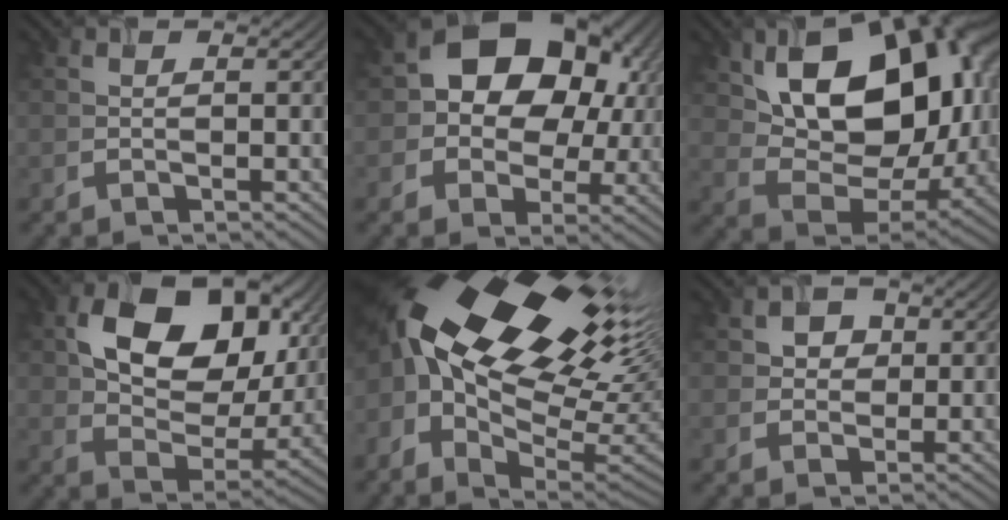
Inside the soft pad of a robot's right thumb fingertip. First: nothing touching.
{"total": 13.1, "force": [2.7, 10.0, 8.1], "torque": [-0.130, 0.001, 0.035]}
{"total": 17.4, "force": [4.8, 11.0, 12.6], "torque": [-0.210, 0.000, 0.091]}
{"total": 14.5, "force": [5.1, 9.6, 9.6], "torque": [-0.171, -0.005, 0.092]}
{"total": 21.5, "force": [6.7, 11.4, 17.0], "torque": [-0.308, 0.014, 0.133]}
{"total": 3.5, "force": [1.3, 2.8, 1.6], "torque": [-0.035, -0.003, 0.022]}